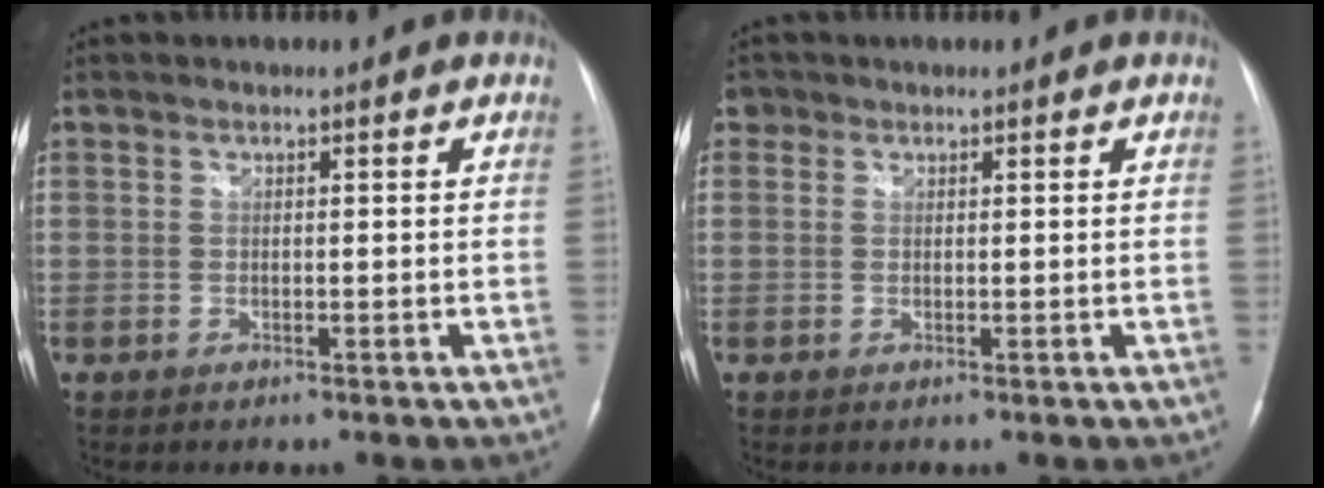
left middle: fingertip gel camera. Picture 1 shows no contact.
{"total": 1.3, "force": [0.7, 1.2, 0.1], "torque": [0.008, 0.006, 0.007]}